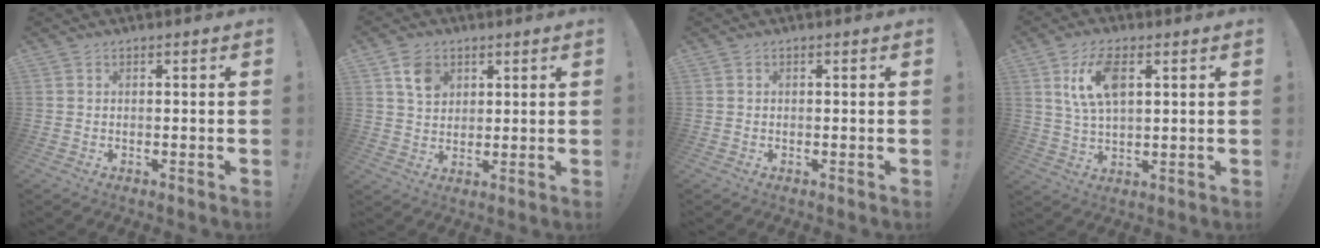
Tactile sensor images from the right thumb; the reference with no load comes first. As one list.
[{"total": 7.3, "force": [3.8, 5.5, 2.9], "torque": [-0.036, -0.015, 0.069]}, {"total": 0.0}, {"total": 10.2, "force": [3.6, 5.0, 8.2], "torque": [-0.155, 0.006, 0.066]}]